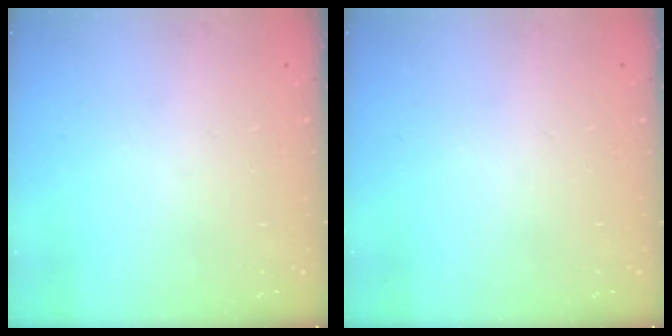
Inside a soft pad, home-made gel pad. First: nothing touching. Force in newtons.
{"total": 0.0}